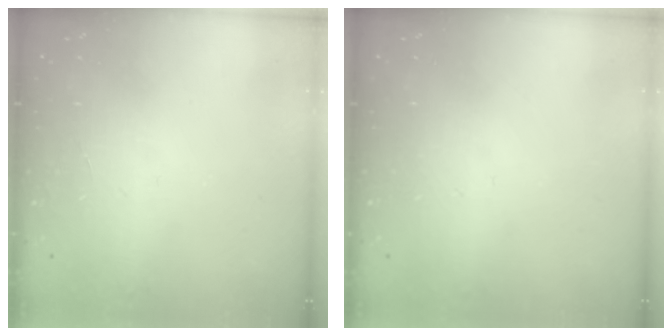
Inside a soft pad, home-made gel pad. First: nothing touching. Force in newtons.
{"total": 0.0}